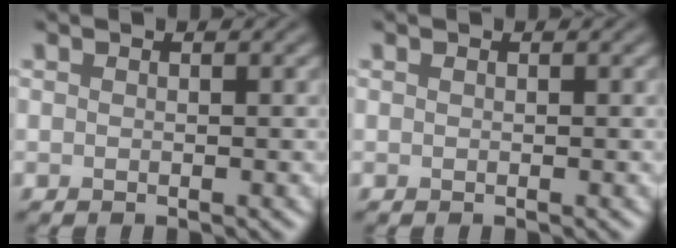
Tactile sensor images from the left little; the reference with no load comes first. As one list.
[{"total": 0.0}]